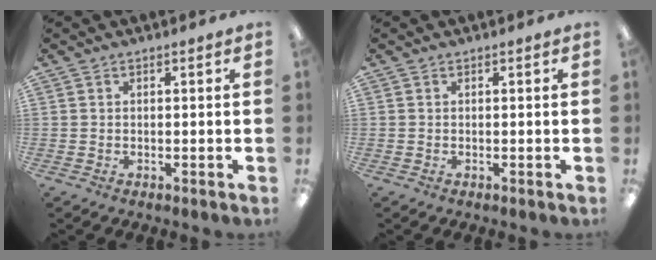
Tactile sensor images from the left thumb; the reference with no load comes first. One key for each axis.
{"total": 0.0}